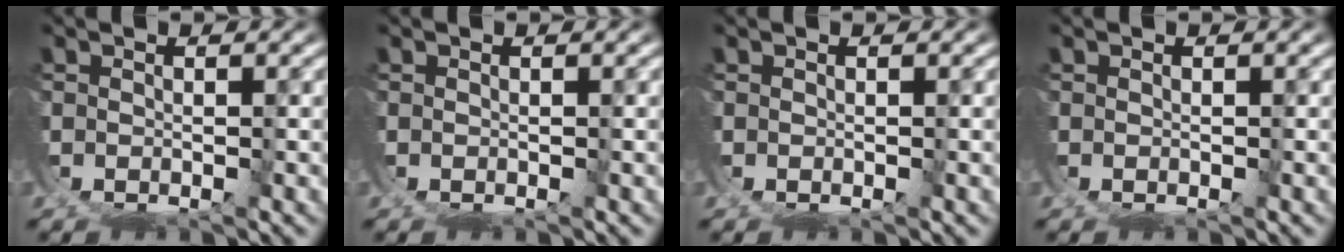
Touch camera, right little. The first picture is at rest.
{"total": 0.0}
{"total": 0.0}
{"total": 0.0}